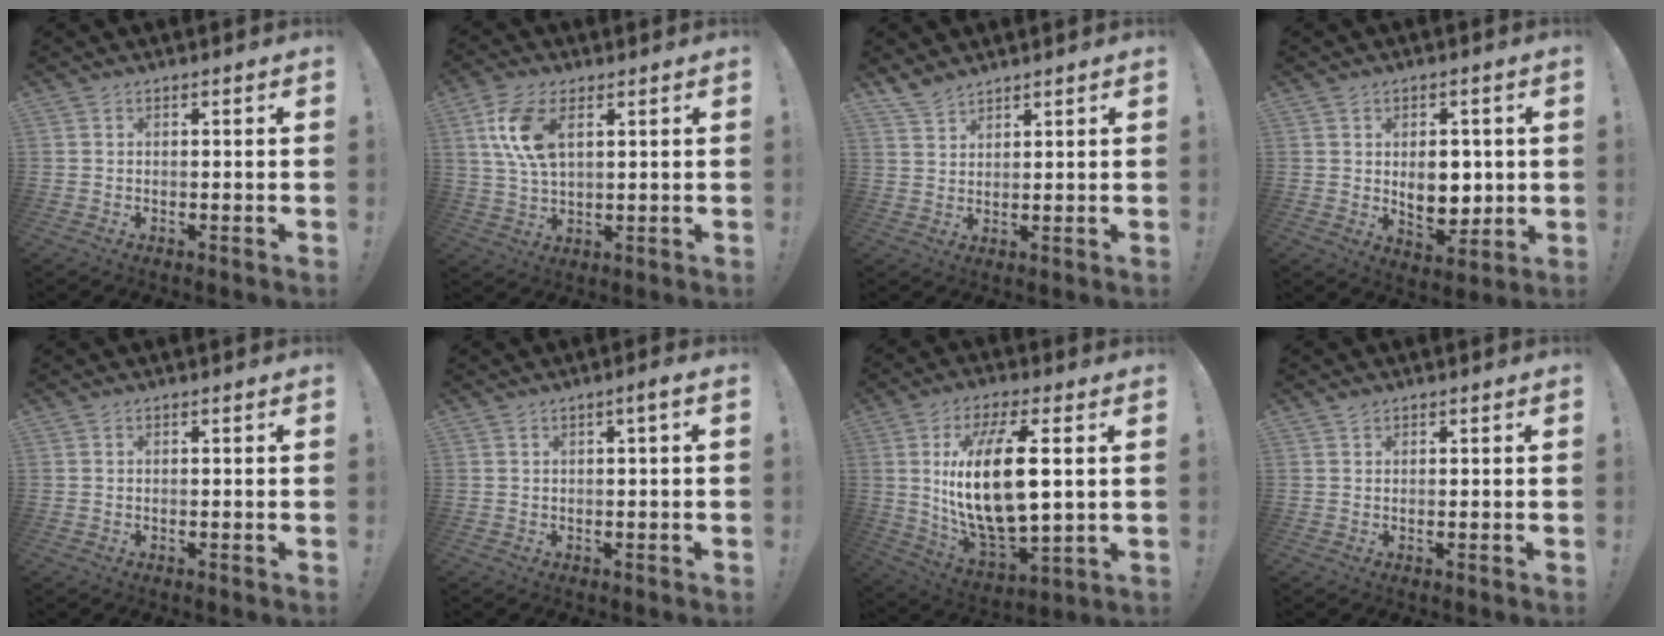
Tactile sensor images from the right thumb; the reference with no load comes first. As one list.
[{"total": 10.8, "force": [3.8, 5.6, 8.5], "torque": [-0.184, -0.006, 0.067]}, {"total": 4.4, "force": [3.9, 1.6, 1.3], "torque": [-0.034, -0.019, 0.076]}, {"total": 9.5, "force": [1.0, 6.8, 6.5], "torque": [-0.082, -0.005, 0.022]}, {"total": 0.0}, {"total": 2.7, "force": [0.4, 0.1, 2.7], "torque": [-0.033, -0.004, 0.001]}, {"total": 20.8, "force": [3.2, 8.5, 18.7], "torque": [-0.367, -0.016, 0.049]}, {"total": 0.9, "force": [0.7, 0.5, 0.3], "torque": [0.002, -0.002, 0.012]}]